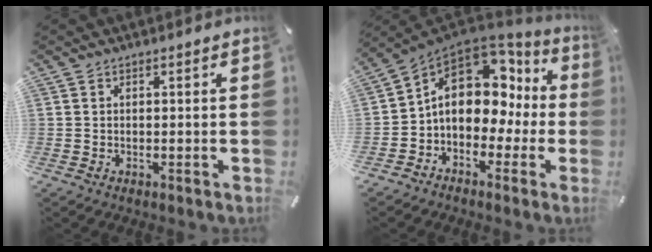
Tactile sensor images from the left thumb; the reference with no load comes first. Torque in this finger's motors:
{"motor_torque": [1.36, 3.65, 0.85, -0.01, 0.19]}